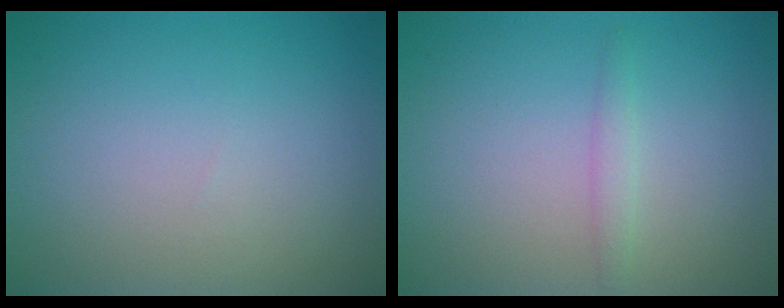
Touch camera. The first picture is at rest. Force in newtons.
{"total": 1.0, "press": 1.0, "slide": 0.1}